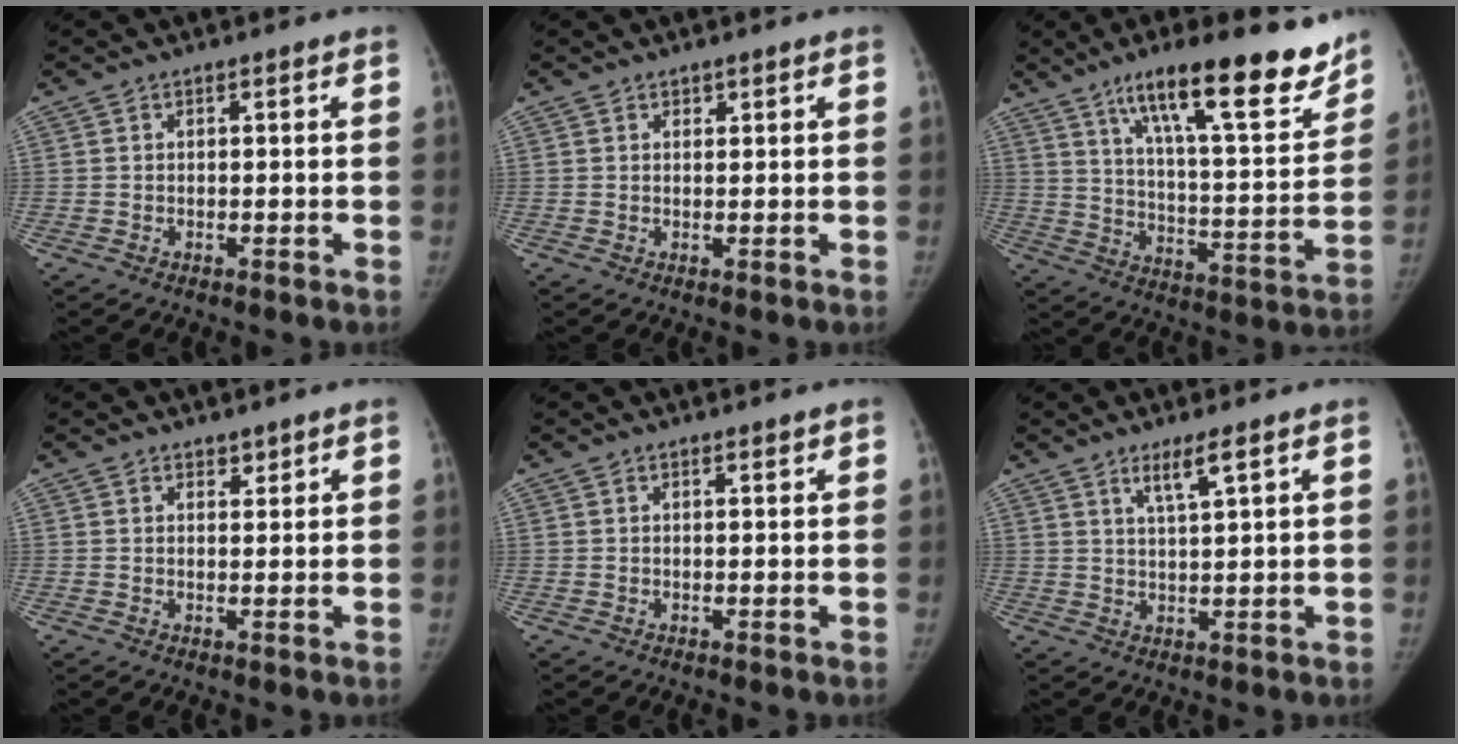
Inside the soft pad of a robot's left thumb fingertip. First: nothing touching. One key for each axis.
{"total": 0.8, "fx": 0.6, "fy": 0.5, "fz": 0.1, "tx": 0.005, "ty": -0.003, "tz": 0.007}
{"total": 22.8, "fx": 15.2, "fy": 5.3, "fz": 16.1, "tx": -0.210, "ty": -0.066, "tz": 0.240}
{"total": 1.5, "fx": 1.3, "fy": 0.8, "fz": 0.3, "tx": 0.009, "ty": -0.009, "tz": 0.018}
{"total": 0.7, "fx": 0.6, "fy": 0.2, "fz": 0.2, "tx": -0.005, "ty": -0.005, "tz": 0.009}
{"total": 4.2, "fx": 2.6, "fy": 0.2, "fz": 3.2, "tx": -0.063, "ty": -0.018, "tz": 0.053}